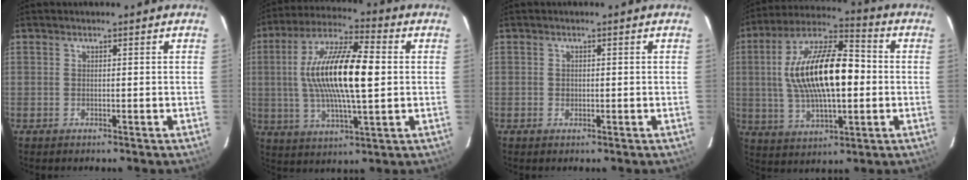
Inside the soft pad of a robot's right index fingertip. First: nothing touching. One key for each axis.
{"total": 17.8, "fx": 1.5, "fy": 4.7, "fz": 17.1, "tx": -0.325, "ty": 0.012, "tz": 0.021}
{"total": 0.9, "fx": -0.1, "fy": 0.9, "fz": 0.3, "tx": -0.004, "ty": 0.001, "tz": -0.002}
{"total": 19.5, "fx": 0.6, "fy": 7.9, "fz": 17.8, "tx": -0.334, "ty": 0.016, "tz": 0.010}